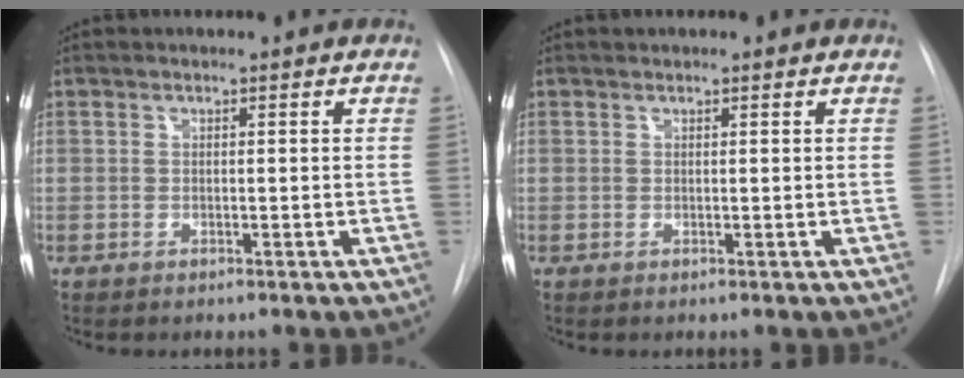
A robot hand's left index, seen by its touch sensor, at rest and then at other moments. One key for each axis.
{"total": 0.8, "fx": 0.6, "fy": 0.3, "fz": 0.4, "tx": -0.011, "ty": 0.010, "tz": 0.009}